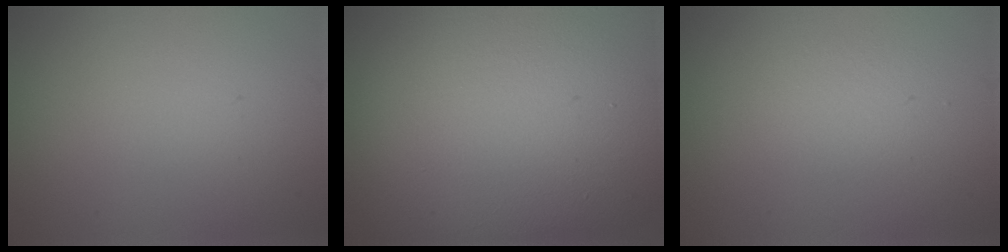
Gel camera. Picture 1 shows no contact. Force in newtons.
{"total": 20.6, "press": 20.6, "slide": 1.0}
{"total": 1.4, "press": 1.4, "slide": 0.0}